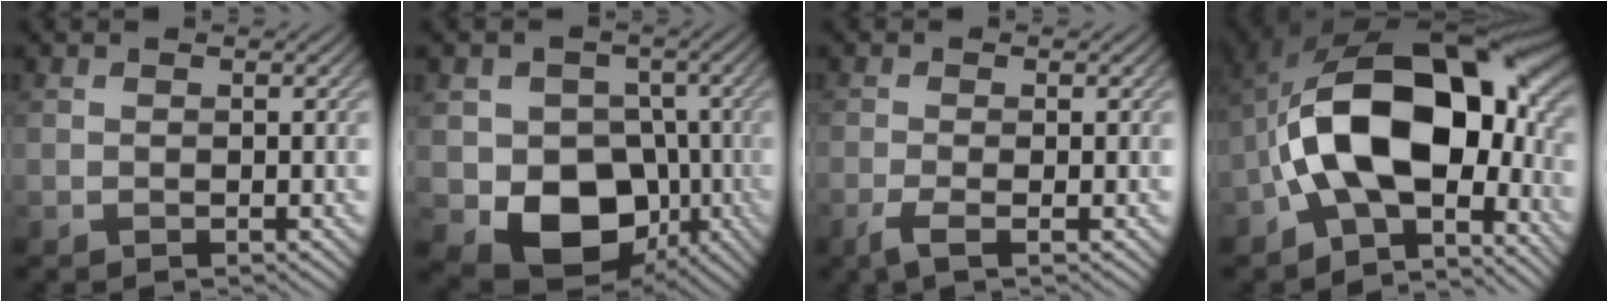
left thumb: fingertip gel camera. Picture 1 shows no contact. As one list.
[{"total": 10.0, "force": [-3.3, 7.6, 5.6], "torque": [-0.097, -0.022, -0.061]}, {"total": 2.3, "force": [-1.2, 0.5, 1.9], "torque": [-0.046, 0.000, -0.030]}, {"total": 17.5, "force": [-2.7, 10.1, 14.0], "torque": [-0.220, 0.009, -0.058]}]